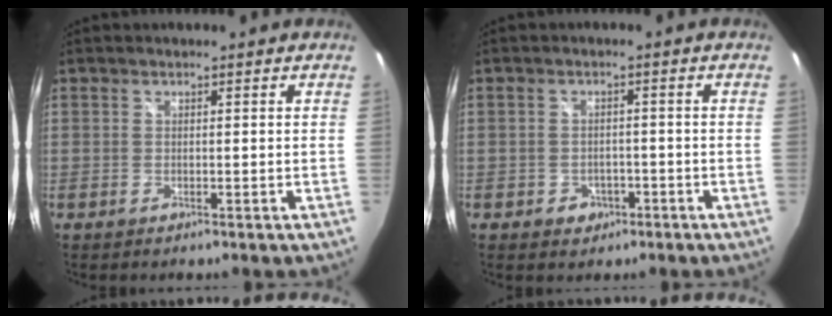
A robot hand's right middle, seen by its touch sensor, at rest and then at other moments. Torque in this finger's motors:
{"motor_torque": [0.33, -0.29, 0.00, 0.00]}